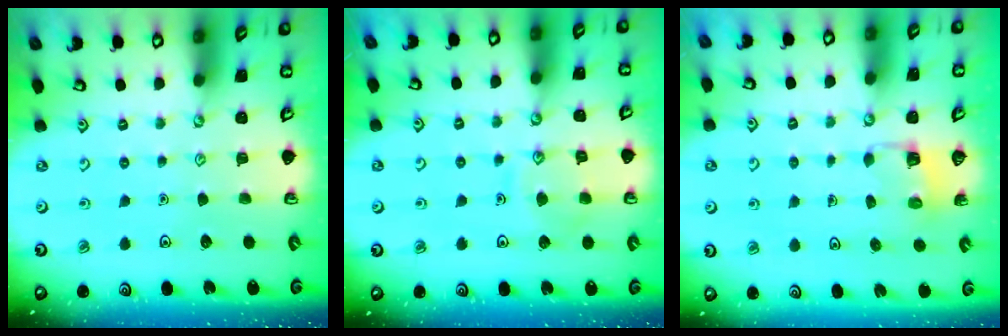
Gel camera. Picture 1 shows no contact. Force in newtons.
{"total": 9.4, "press": 9.4, "slide": 0.8}
{"total": 2.9, "press": 2.9, "slide": 0.2}